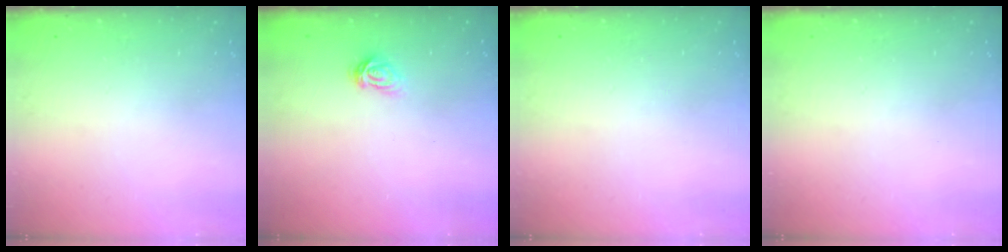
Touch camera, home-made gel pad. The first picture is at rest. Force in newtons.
{"total": 3.9, "press": 3.8, "slide": 0.5}
{"total": 0.0}
{"total": 0.0}